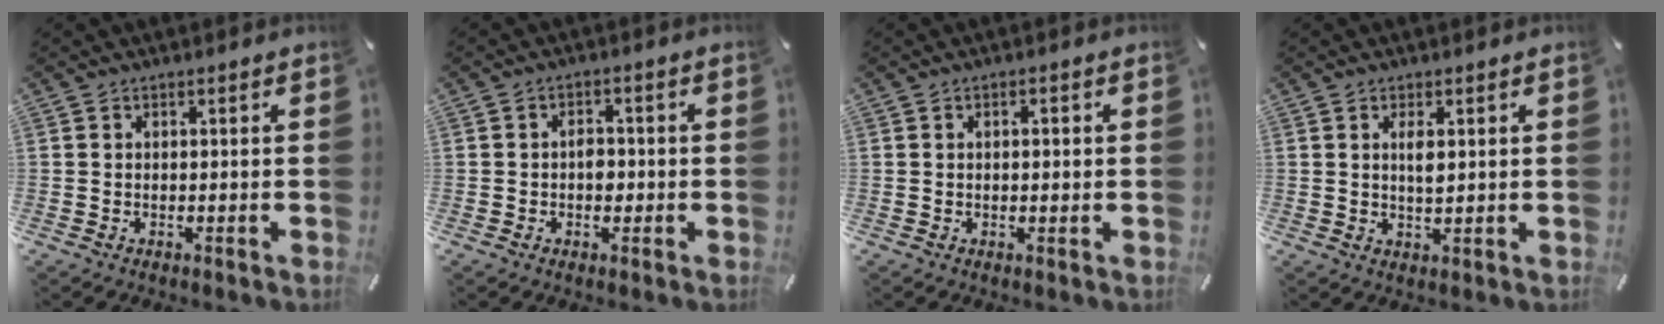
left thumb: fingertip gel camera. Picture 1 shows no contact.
{"total": 3.0, "force": [-0.7, 2.2, 2.0], "torque": [-0.029, 0.002, -0.015]}
{"total": 1.6, "force": [0.1, 0.7, 1.5], "torque": [-0.021, 0.000, -0.003]}
{"total": 3.3, "force": [0.9, 1.1, 2.9], "torque": [-0.054, -0.001, 0.013]}